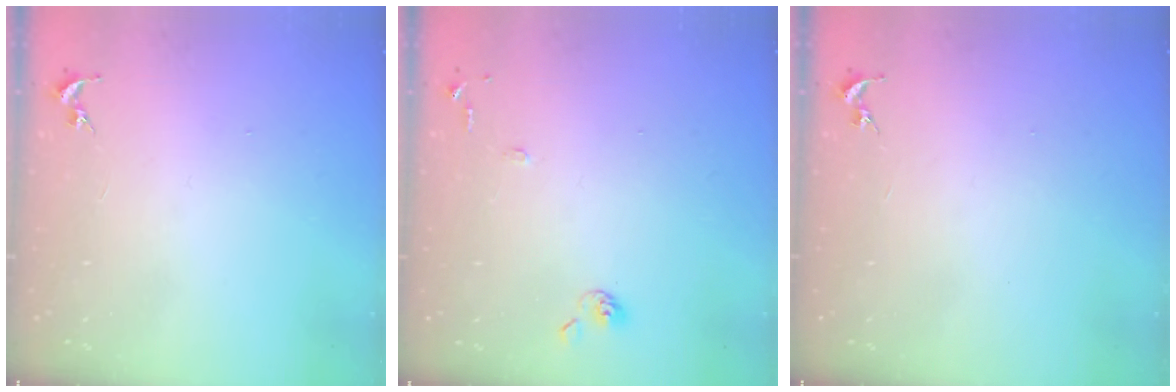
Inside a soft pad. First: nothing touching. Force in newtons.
{"total": 7.0, "press": 7.0, "slide": 0.7}
{"total": 0.0}